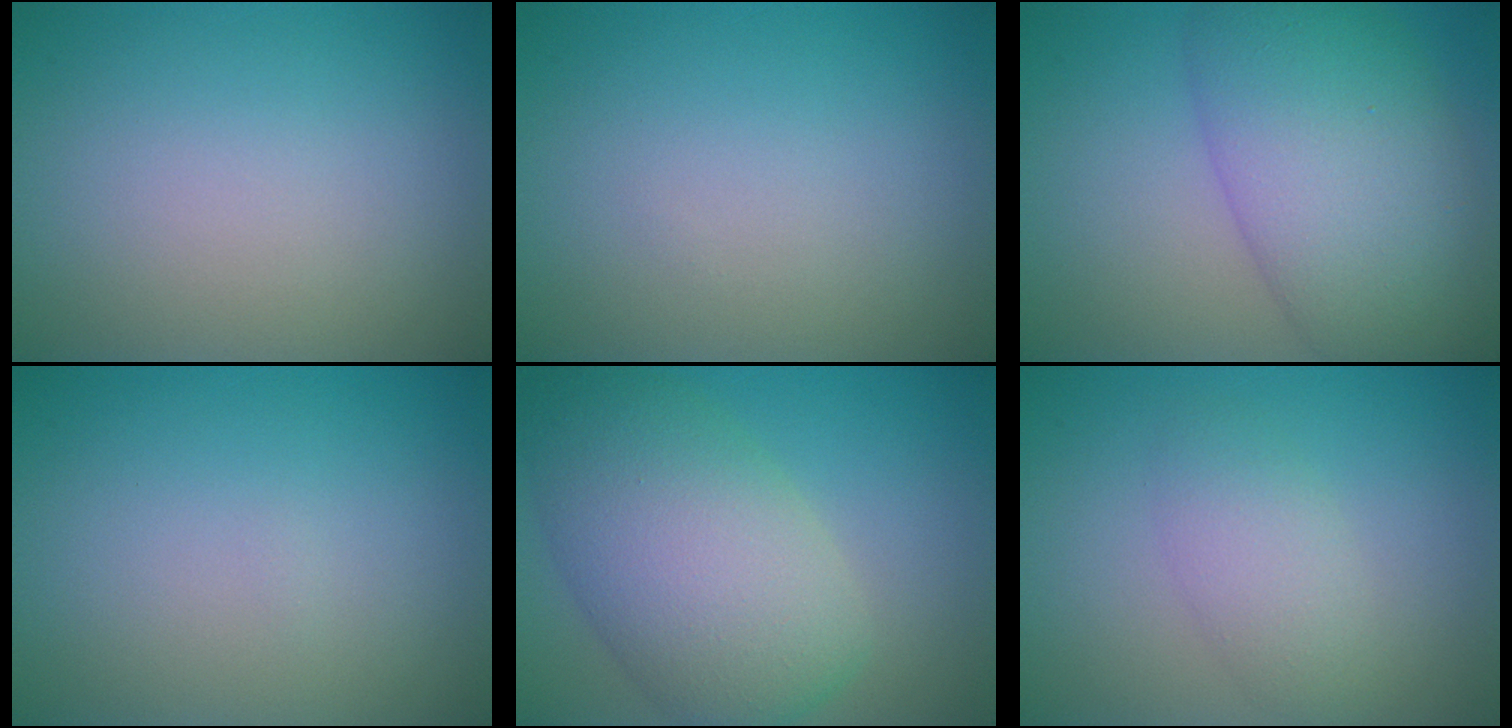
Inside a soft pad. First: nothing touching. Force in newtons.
{"total": 0.0}
{"total": 9.6, "press": 9.6, "slide": 0.4}
{"total": 0.0}
{"total": 9.2, "press": 9.2, "slide": 0.2}
{"total": 2.6, "press": 2.6, "slide": 0.1}